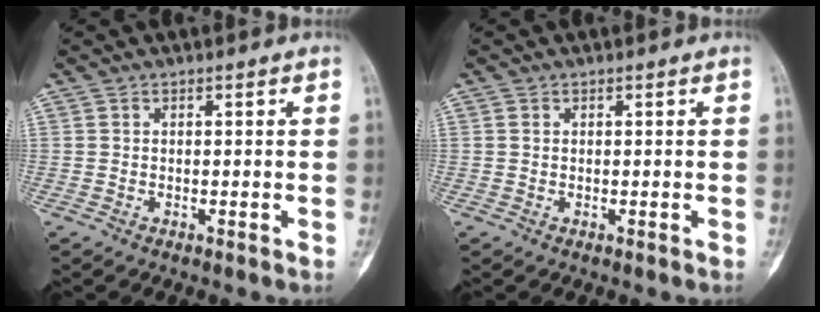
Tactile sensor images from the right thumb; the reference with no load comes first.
{"total": 0.6, "force": [0.2, 0.4, 0.3], "torque": [-0.006, 0.003, 0.004]}